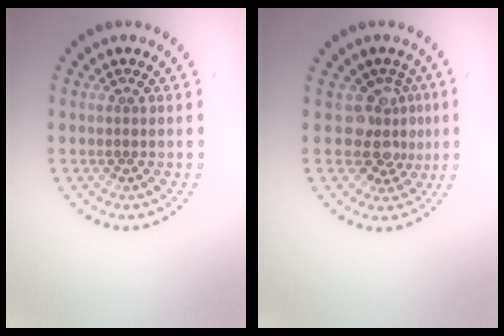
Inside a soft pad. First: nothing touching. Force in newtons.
{"total": 3.4, "press": 2.6, "slide": 2.3}